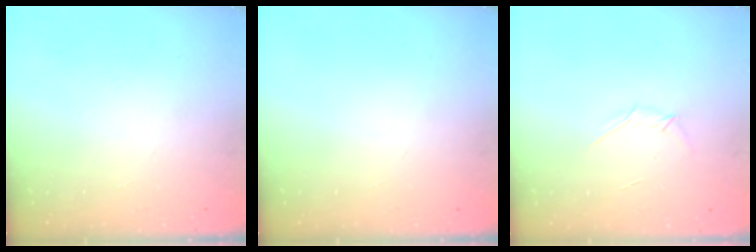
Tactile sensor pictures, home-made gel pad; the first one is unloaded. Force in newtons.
{"total": 0.0}
{"total": 3.6, "press": 3.6, "slide": 0.7}